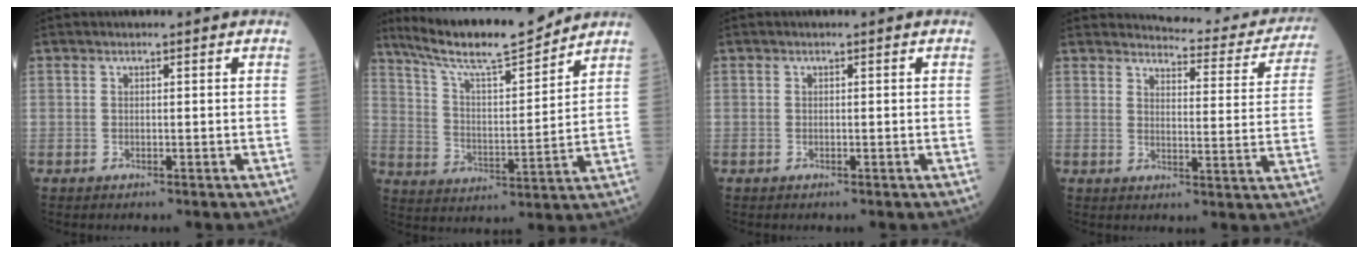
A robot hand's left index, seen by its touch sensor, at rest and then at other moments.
{"total": 14.5, "force": [13.1, 0.7, 6.3], "torque": [-0.120, -0.001, 0.228]}
{"total": 0.0}
{"total": 14.9, "force": [14.4, 2.7, 2.5], "torque": [-0.007, -0.053, 0.147]}